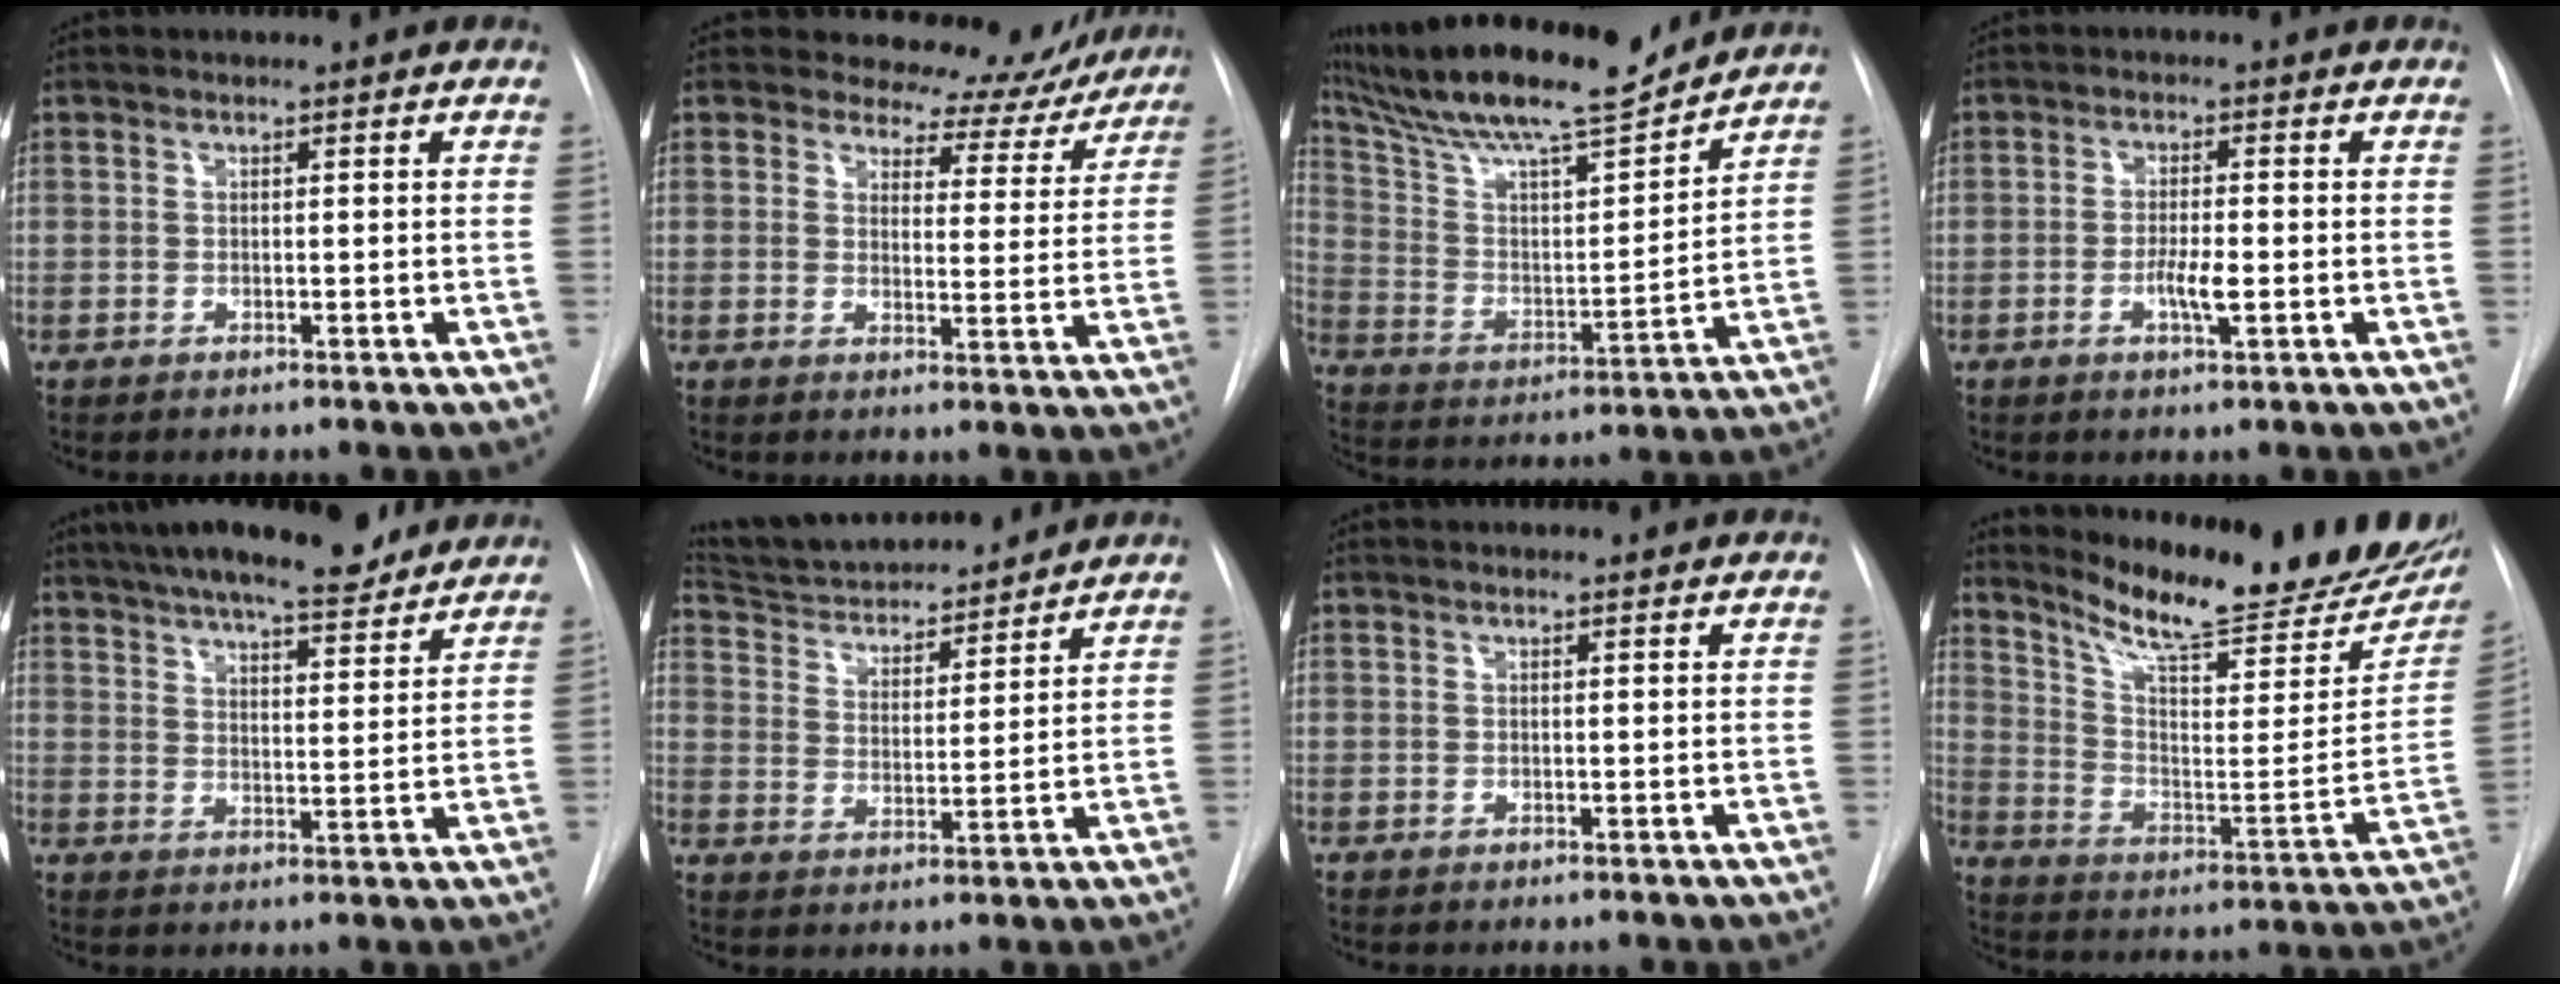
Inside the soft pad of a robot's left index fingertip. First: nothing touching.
{"total": 10.6, "force": [9.9, 3.8, 0.4], "torque": [0.024, -0.022, 0.099]}
{"total": 21.1, "force": [18.2, 2.1, 10.4], "torque": [-0.188, 0.007, 0.301]}
{"total": 3.5, "force": [-1.0, 0.5, 3.3], "torque": [-0.062, -0.002, -0.018]}
{"total": 19.6, "force": [17.0, 3.7, 9.0], "torque": [-0.151, 0.020, 0.236]}
{"total": 16.6, "force": [15.5, 3.1, 5.1], "torque": [-0.082, 0.012, 0.248]}
{"total": 1.7, "force": [1.7, 0.3, 0.1], "torque": [-0.012, 0.010, 0.017]}
{"total": 25.3, "force": [21.5, 3.9, 12.8], "torque": [-0.198, -0.068, 0.297]}